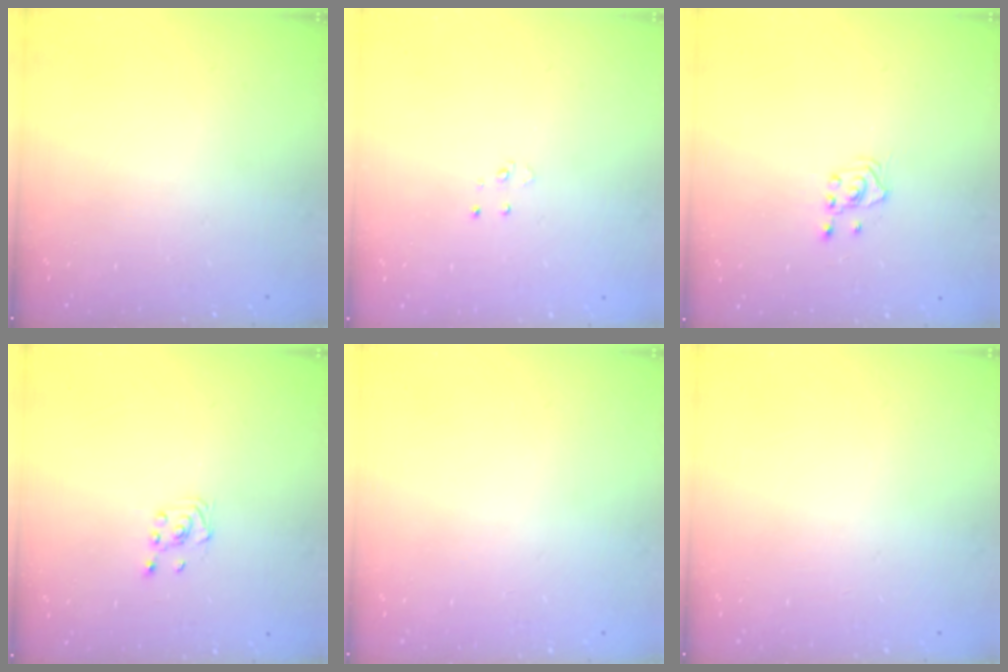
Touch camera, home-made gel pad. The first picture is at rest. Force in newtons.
{"total": 3.3, "press": 3.3, "slide": 0.4}
{"total": 1.8, "press": 1.8, "slide": 0.2}
{"total": 2.0, "press": 1.8, "slide": 0.8}
{"total": 0.0}
{"total": 0.0}